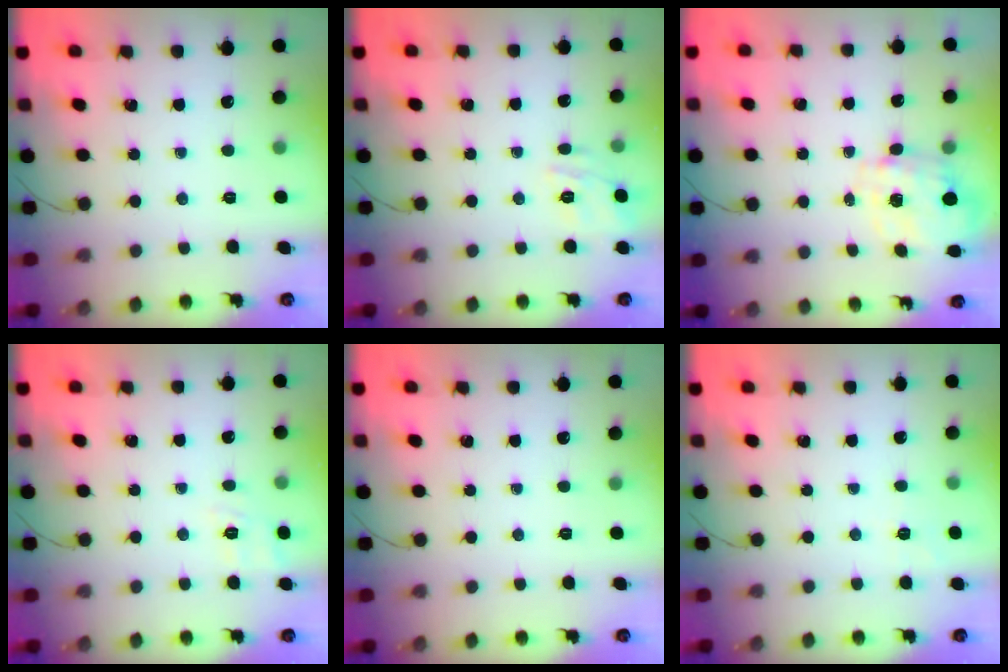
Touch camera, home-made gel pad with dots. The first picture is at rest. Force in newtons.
{"total": 5.3, "press": 5.2, "slide": 1.1}
{"total": 2.8, "press": 2.6, "slide": 1.0}
{"total": 3.4, "press": 3.0, "slide": 1.7}
{"total": 0.0}
{"total": 3.4, "press": 2.9, "slide": 1.7}